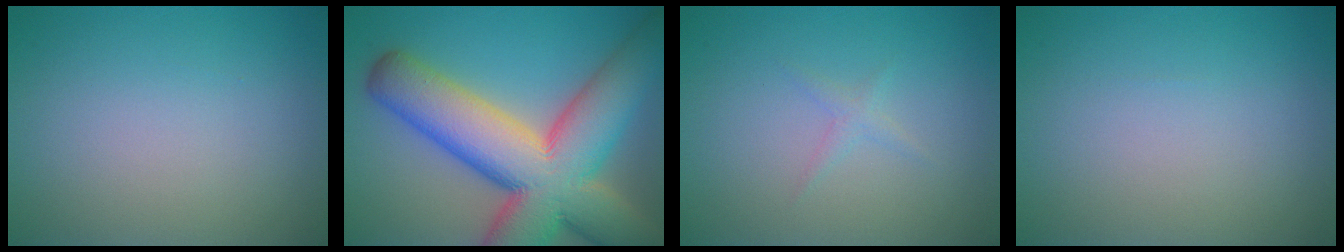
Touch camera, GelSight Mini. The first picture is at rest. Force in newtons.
{"total": 15.7, "press": 15.7, "slide": 1.1}
{"total": 0.9, "press": 0.9, "slide": 0.0}
{"total": 0.0}